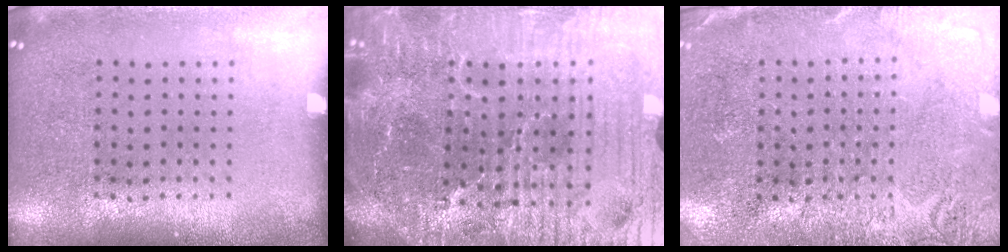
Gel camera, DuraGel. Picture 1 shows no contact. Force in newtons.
{"total": 7.0, "press": 6.3, "slide": 3.1}
{"total": 2.7, "press": 2.6, "slide": 0.9}